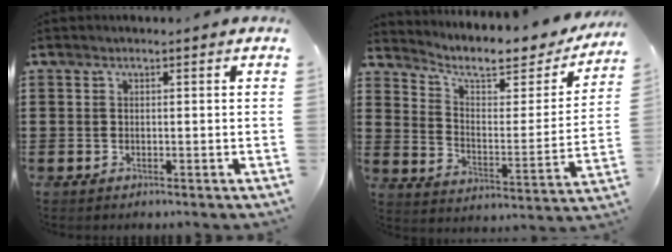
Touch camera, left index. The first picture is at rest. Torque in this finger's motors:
{"motor_torque": [2.00, -0.14, 0.08, 0.07]}